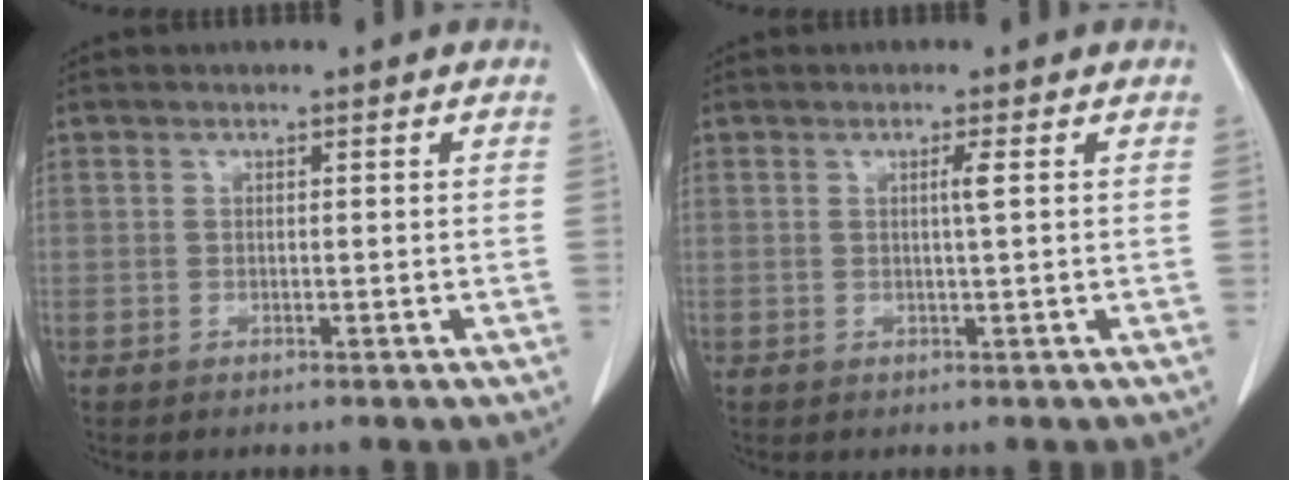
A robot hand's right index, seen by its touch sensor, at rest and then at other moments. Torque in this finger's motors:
{"motor_torque": [0.04, -0.03, 0.01, 0.01]}